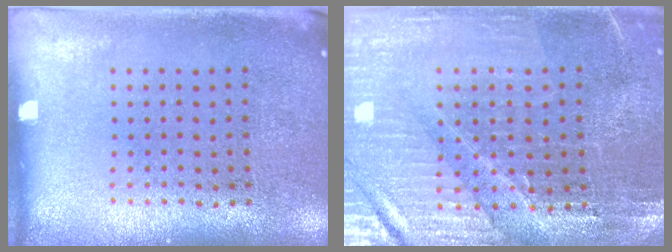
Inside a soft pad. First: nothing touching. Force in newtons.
{"total": 3.1, "press": 3.1, "slide": 0.5}